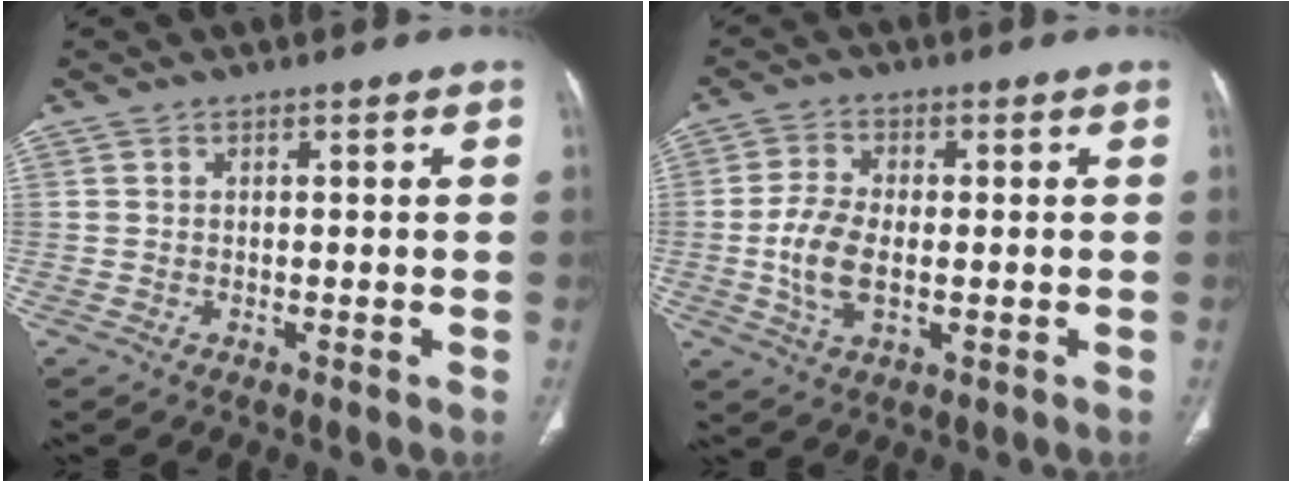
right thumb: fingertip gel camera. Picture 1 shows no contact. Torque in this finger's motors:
{"motor_torque": [-0.36, 0.48, 0.47, 0.53, 0.28]}